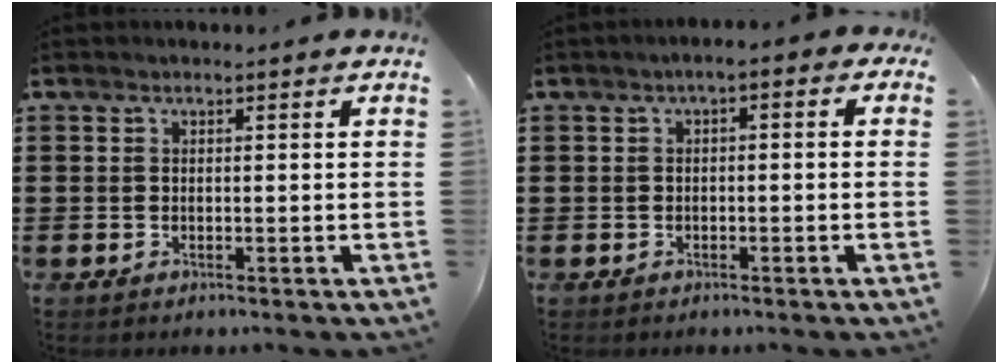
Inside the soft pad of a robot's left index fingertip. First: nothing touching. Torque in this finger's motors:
{"motor_torque": [1.21, -0.93, 0.41, 0.08]}